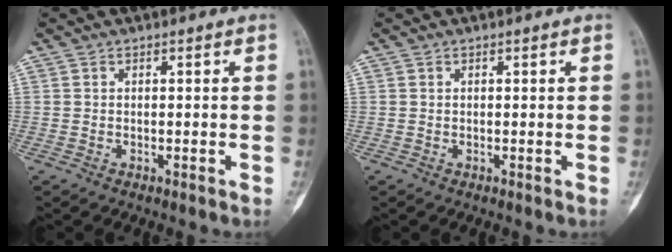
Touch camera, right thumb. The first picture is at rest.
{"total": 0.0}